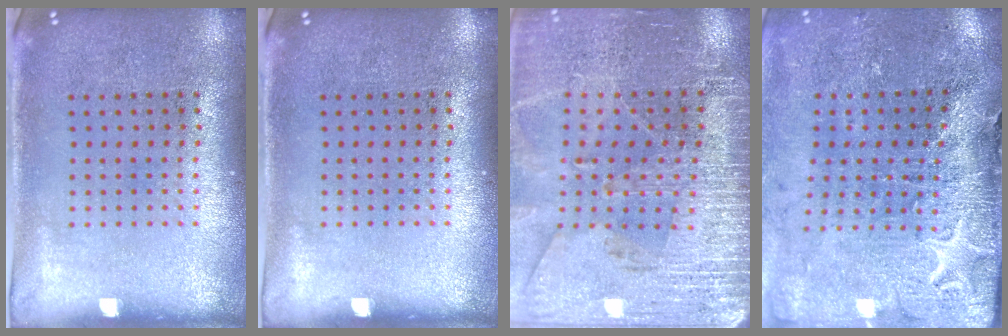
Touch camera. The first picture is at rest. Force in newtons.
{"total": 0.0}
{"total": 3.2, "press": 3.2, "slide": 0.3}
{"total": 3.5, "press": 3.4, "slide": 0.8}